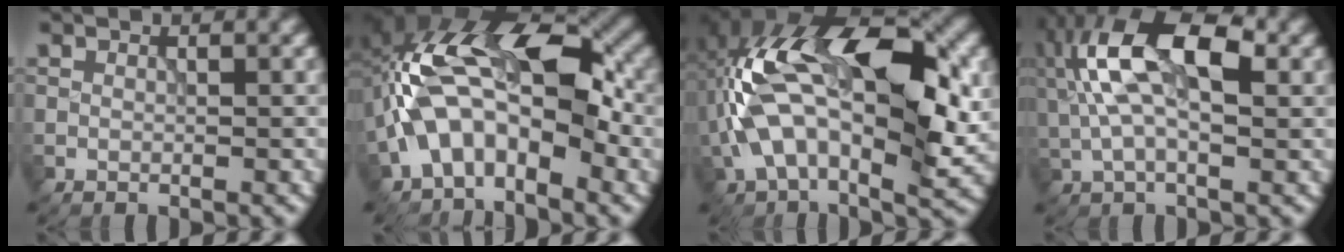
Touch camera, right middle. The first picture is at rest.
{"total": 11.0, "force": [-1.6, 5.7, 9.3], "torque": [-0.165, 0.028, -0.037]}
{"total": 14.3, "force": [0.8, 6.9, 12.5], "torque": [-0.215, 0.014, 0.002]}
{"total": 9.6, "force": [1.9, 4.4, 8.3], "torque": [-0.163, 0.016, 0.023]}